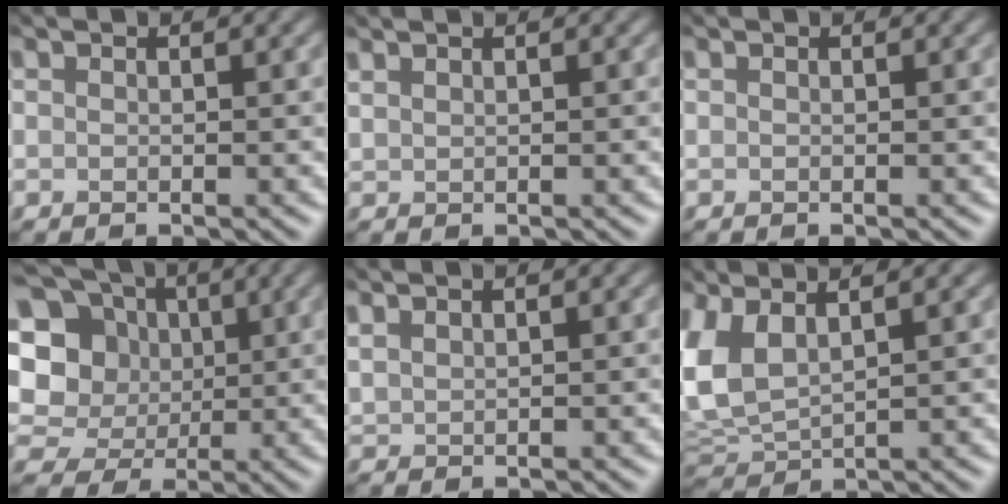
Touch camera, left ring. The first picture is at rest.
{"total": 1.1, "force": [0.8, 0.3, 0.6], "torque": [-0.006, 0.007, 0.012]}
{"total": 0.0}
{"total": 10.6, "force": [1.4, 9.5, 4.6], "torque": [-0.115, 0.035, -0.003]}
{"total": 1.9, "force": [1.4, 0.6, 1.1], "torque": [-0.010, 0.011, 0.015]}
{"total": 6.9, "force": [1.5, 3.7, 5.6], "torque": [-0.154, 0.006, 0.034]}